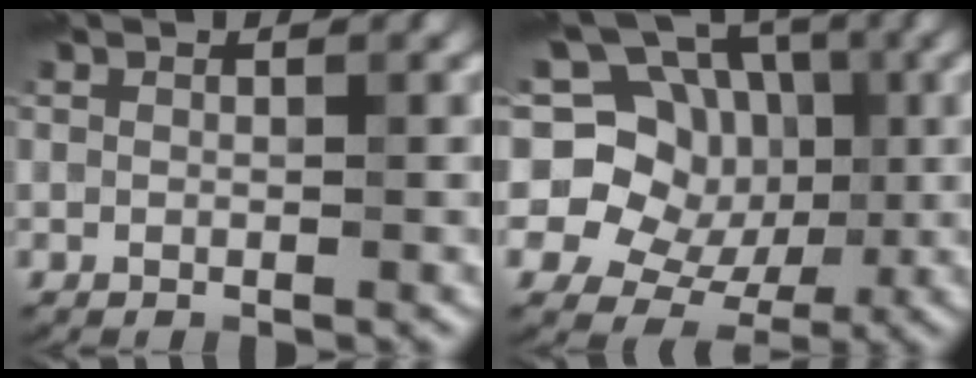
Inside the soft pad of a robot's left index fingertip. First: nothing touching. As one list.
[{"total": 17.0, "force": [3.3, 14.7, 7.9], "torque": [-0.185, 0.050, 0.026]}]